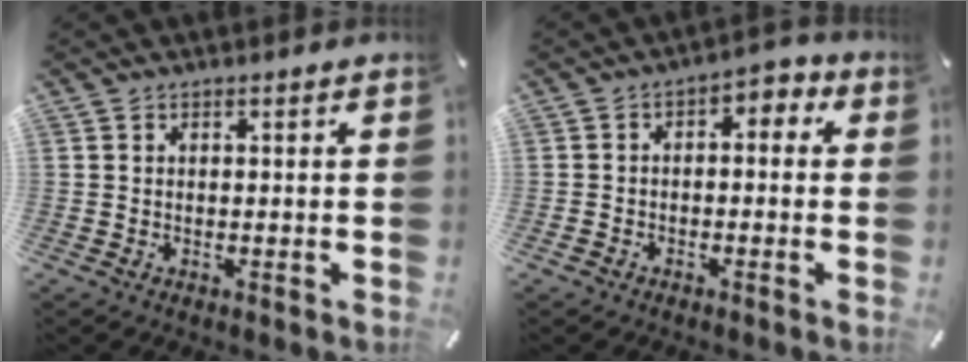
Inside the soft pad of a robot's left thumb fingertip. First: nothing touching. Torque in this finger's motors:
{"motor_torque": [0.18, 0.72, 0.02, -0.02, 0.09]}